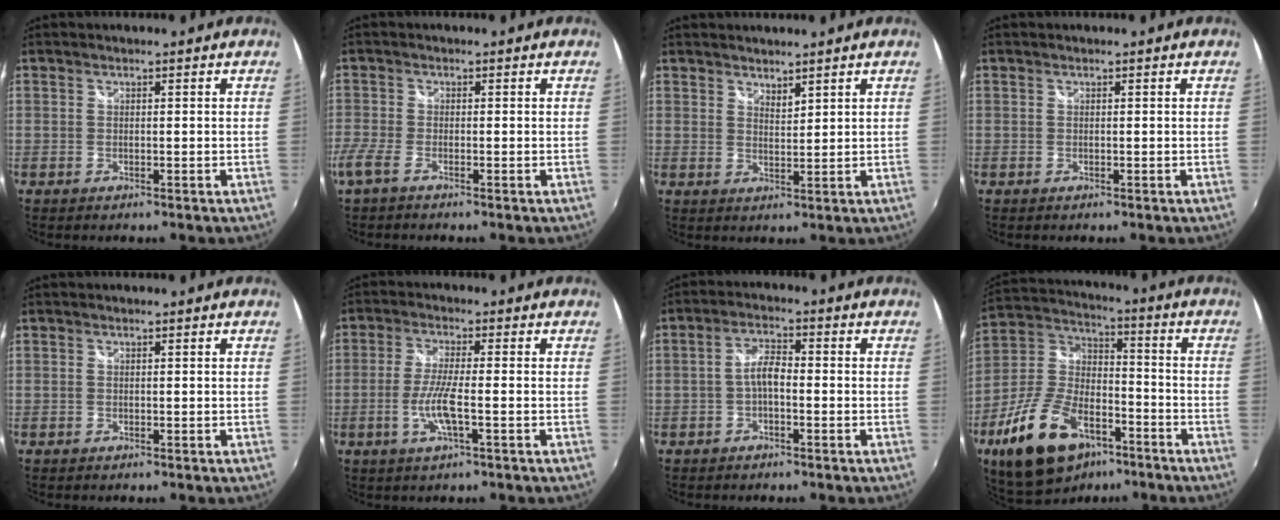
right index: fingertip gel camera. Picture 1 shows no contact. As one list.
[{"total": 3.6, "force": [-2.5, 0.7, 2.5], "torque": [-0.067, -0.008, -0.059]}, {"total": 2.5, "force": [2.4, 0.4, 0.7], "torque": [-0.009, 0.002, 0.041]}, {"total": 0.0}, {"total": 0.0}, {"total": 6.3, "force": [-2.0, 0.6, 6.0], "torque": [-0.125, -0.006, -0.038]}, {"total": 3.6, "force": [-1.1, 1.3, 3.1], "torque": [-0.063, 0.011, -0.023]}, {"total": 20.2, "force": [-11.1, 10.8, 12.9], "torque": [-0.266, 0.000, -0.190]}]